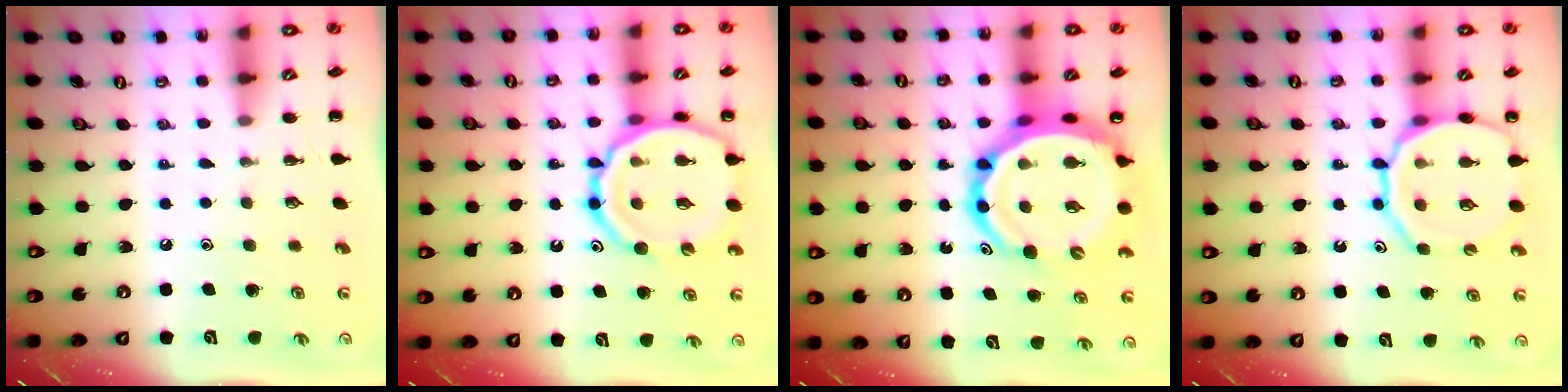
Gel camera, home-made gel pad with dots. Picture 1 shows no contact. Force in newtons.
{"total": 18.1, "press": 18.0, "slide": 2.0}
{"total": 17.5, "press": 16.9, "slide": 4.7}
{"total": 15.9, "press": 15.7, "slide": 2.3}